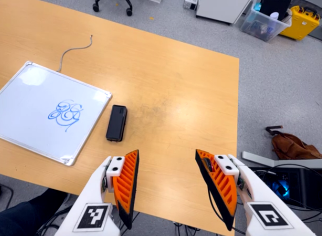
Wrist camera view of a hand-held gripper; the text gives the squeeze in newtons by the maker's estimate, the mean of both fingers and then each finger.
{"total": 0.0}